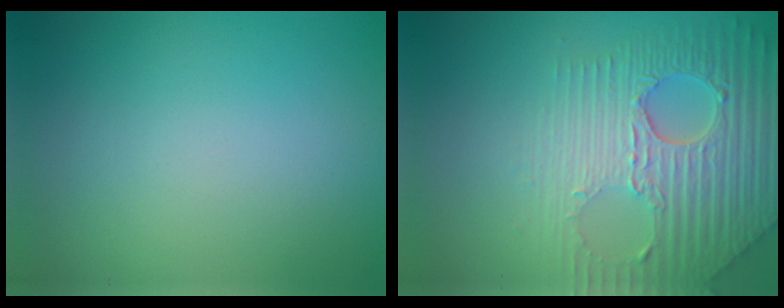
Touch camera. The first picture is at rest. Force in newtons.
{"total": 8.0, "press": 5.7, "slide": 5.6}